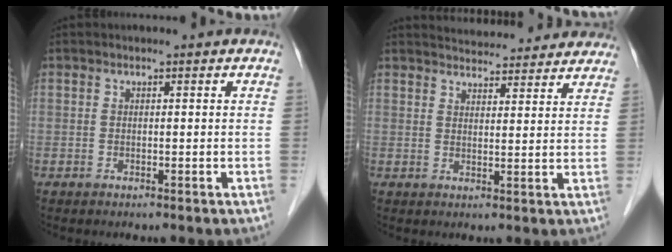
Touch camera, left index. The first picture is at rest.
{"total": 12.8, "force": [12.1, 2.6, 3.1], "torque": [-0.028, 0.018, 0.146]}